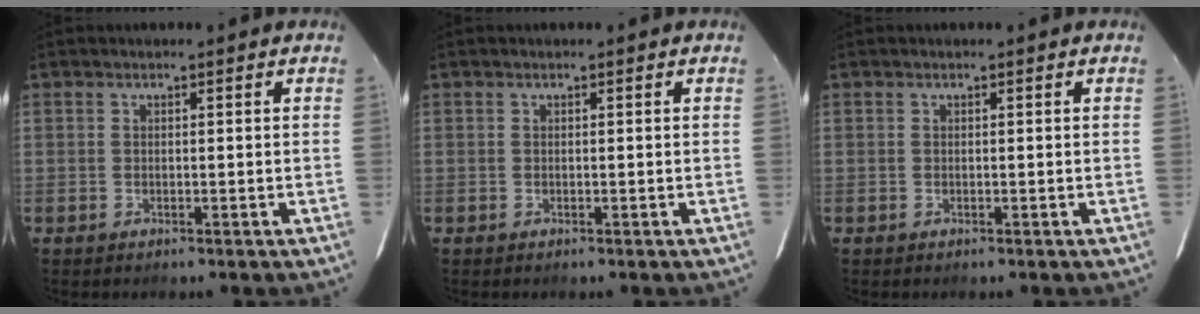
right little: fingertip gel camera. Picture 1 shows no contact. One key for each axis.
{"total": 0.0}
{"total": 0.0}